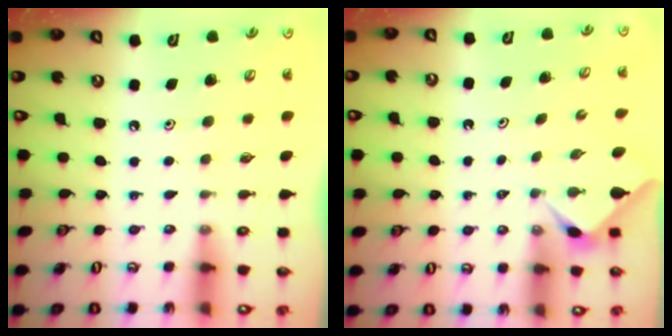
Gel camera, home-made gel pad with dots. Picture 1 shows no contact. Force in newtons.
{"total": 3.4, "press": 3.4, "slide": 0.4}